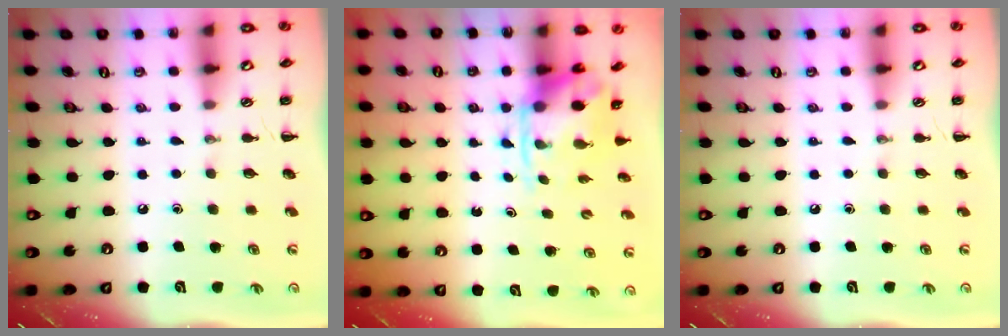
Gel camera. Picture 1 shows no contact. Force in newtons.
{"total": 3.8, "press": 3.7, "slide": 0.8}
{"total": 0.0}